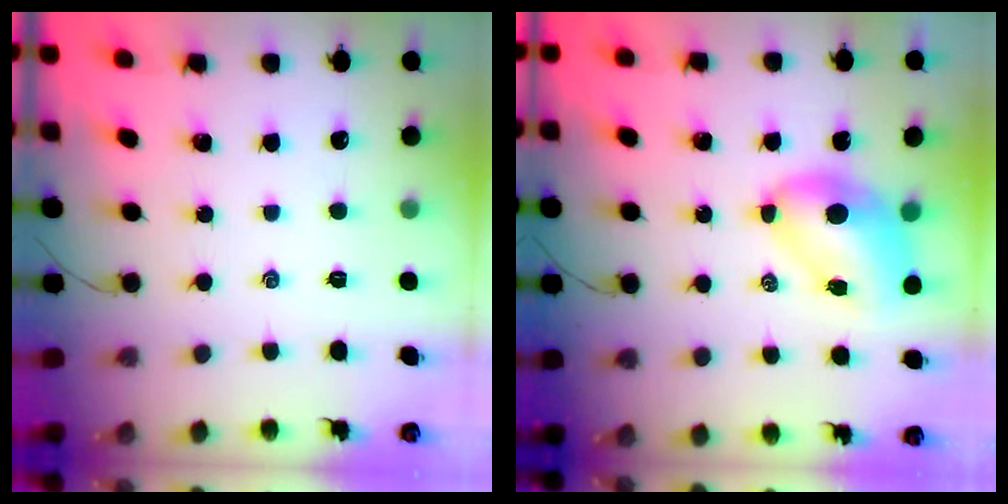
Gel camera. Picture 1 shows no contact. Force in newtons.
{"total": 7.0, "press": 6.9, "slide": 1.2}